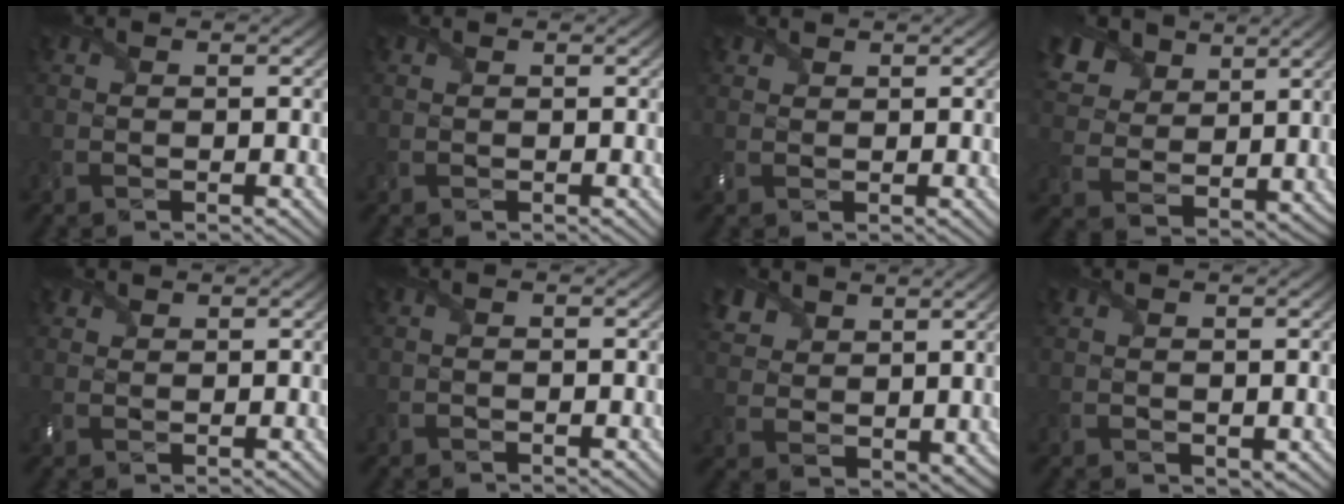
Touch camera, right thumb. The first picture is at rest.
{"total": 0.8, "force": [0.7, 0.5, 0.1], "torque": [-0.006, 0.001, 0.013]}
{"total": 2.0, "force": [1.5, 1.3, 0.5], "torque": [-0.016, 0.004, 0.034]}
{"total": 11.0, "force": [6.4, 7.1, 5.3], "torque": [-0.161, 0.008, 0.127]}
{"total": 2.4, "force": [1.8, 1.5, 0.6], "torque": [-0.018, 0.004, 0.037]}
{"total": 0.0}
{"total": 6.4, "force": [4.1, 4.1, 2.6], "torque": [-0.082, 0.000, 0.079]}
{"total": 1.2, "force": [0.8, 0.8, 0.5], "torque": [-0.012, -0.003, 0.021]}